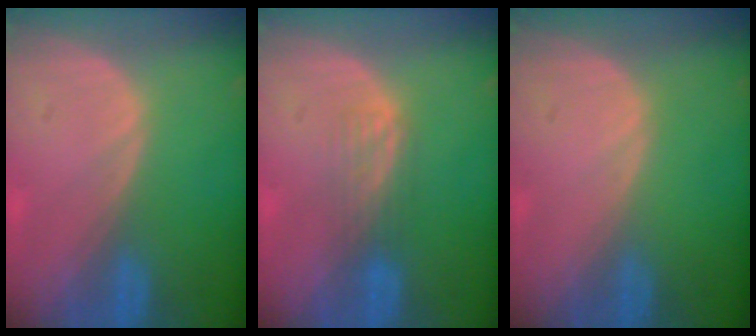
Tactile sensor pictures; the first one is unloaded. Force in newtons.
{"total": 2.6, "press": 2.6, "slide": 0.4}
{"total": 0.0}